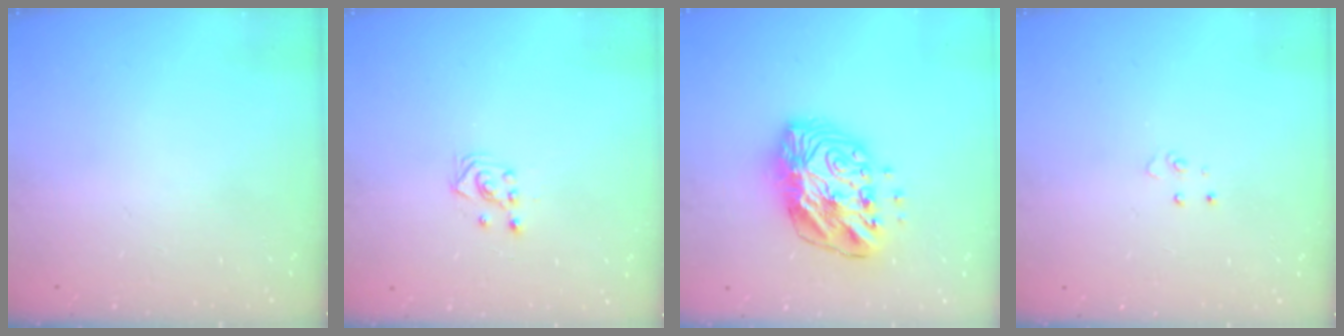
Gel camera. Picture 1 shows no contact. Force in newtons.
{"total": 2.9, "press": 2.7, "slide": 1.0}
{"total": 14.1, "press": 14.0, "slide": 1.1}
{"total": 3.6, "press": 3.6, "slide": 0.4}